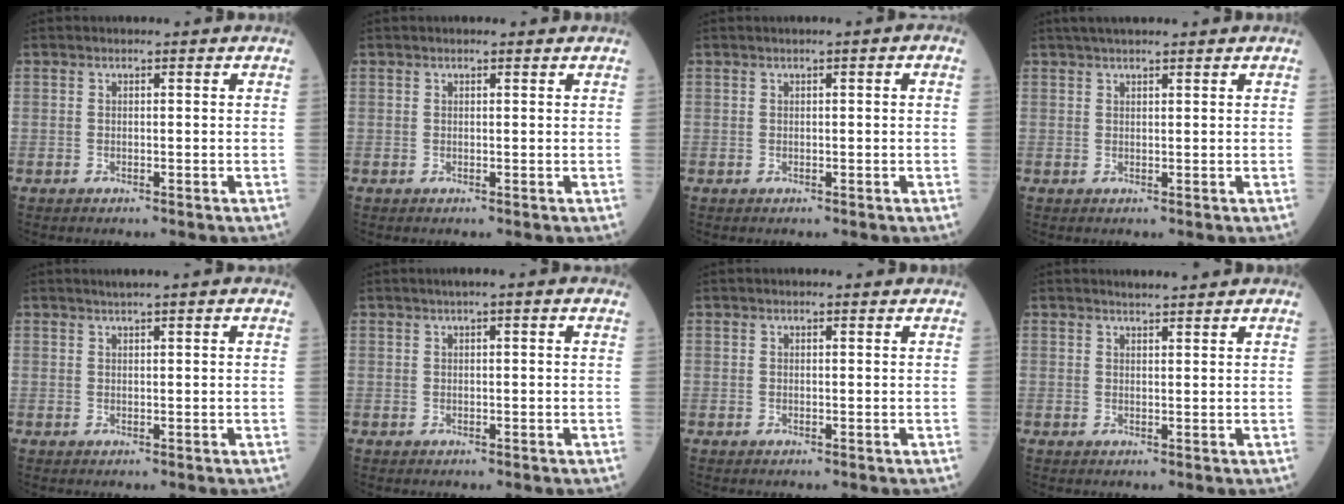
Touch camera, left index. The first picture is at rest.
{"total": 1.1, "force": [0.9, 0.2, 0.5], "torque": [-0.009, 0.016, 0.010]}
{"total": 1.0, "force": [0.2, 0.1, 1.0], "torque": [-0.014, 0.005, 0.001]}
{"total": 4.2, "force": [3.5, 0.5, 2.4], "torque": [-0.033, 0.030, 0.057]}
{"total": 2.3, "force": [1.7, -0.2, 1.5], "torque": [-0.025, 0.016, 0.029]}
{"total": 2.3, "force": [1.3, 0.1, 1.9], "torque": [-0.033, 0.017, 0.017]}
{"total": 1.3, "force": [1.1, 0.3, 0.6], "torque": [-0.010, 0.017, 0.013]}
{"total": 3.0, "force": [2.8, 0.2, 1.1], "torque": [-0.019, 0.010, 0.040]}